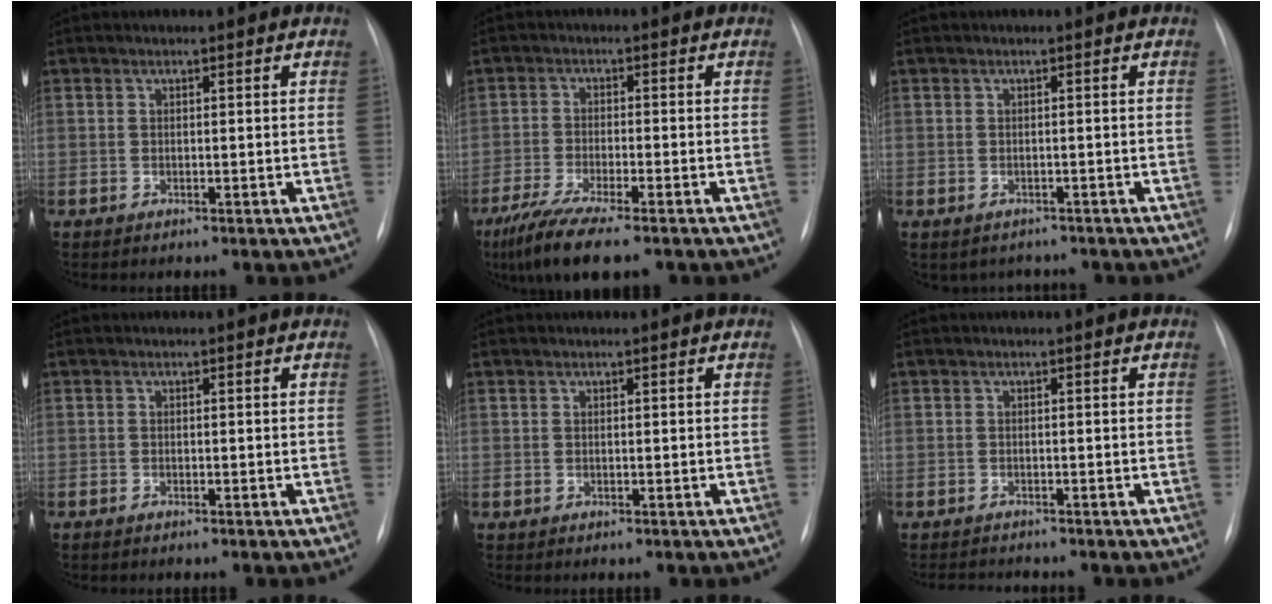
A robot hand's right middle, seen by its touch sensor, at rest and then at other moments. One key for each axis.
{"total": 9.9, "fx": -7.3, "fy": 1.2, "fz": 6.6, "tx": -0.119, "ty": -0.025, "tz": -0.121}
{"total": 3.2, "fx": -2.6, "fy": 1.8, "fz": 0.2, "tx": -0.002, "ty": 0.011, "tz": -0.030}
{"total": 0.6, "fx": -0.5, "fy": 0.1, "fz": 0.3, "tx": -0.009, "ty": -0.002, "tz": -0.009}
{"total": 0.0}
{"total": 2.8, "fx": -2.8, "fy": 0.2, "fz": 0.4, "tx": -0.004, "ty": -0.010, "tz": -0.043}